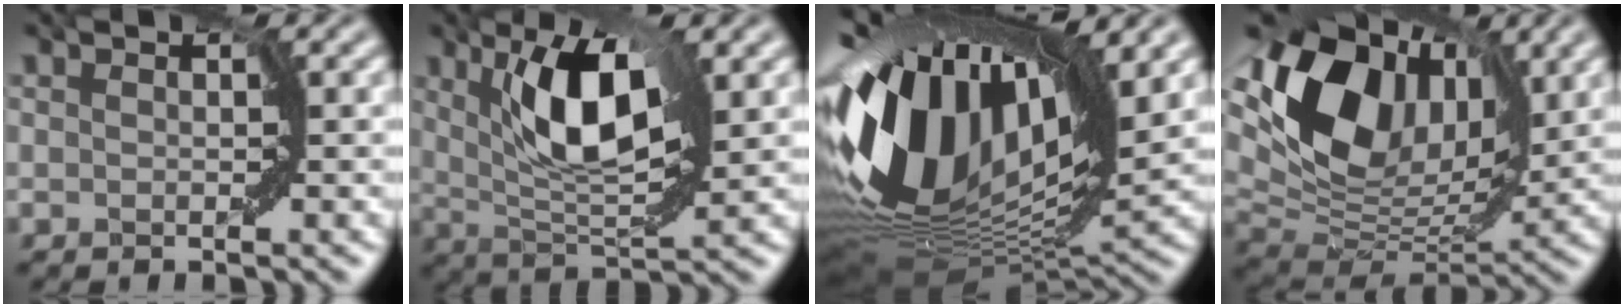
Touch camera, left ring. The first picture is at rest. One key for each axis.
{"total": 7.3, "fx": 2.4, "fy": 2.5, "fz": 6.4, "tx": -0.117, "ty": -0.004, "tz": 0.042}
{"total": 16.0, "fx": 3.8, "fy": 8.5, "fz": 13.0, "tx": -0.279, "ty": 0.019, "tz": 0.045}
{"total": 12.2, "fx": 4.2, "fy": 8.2, "fz": 8.0, "tx": -0.156, "ty": 0.005, "tz": 0.073}